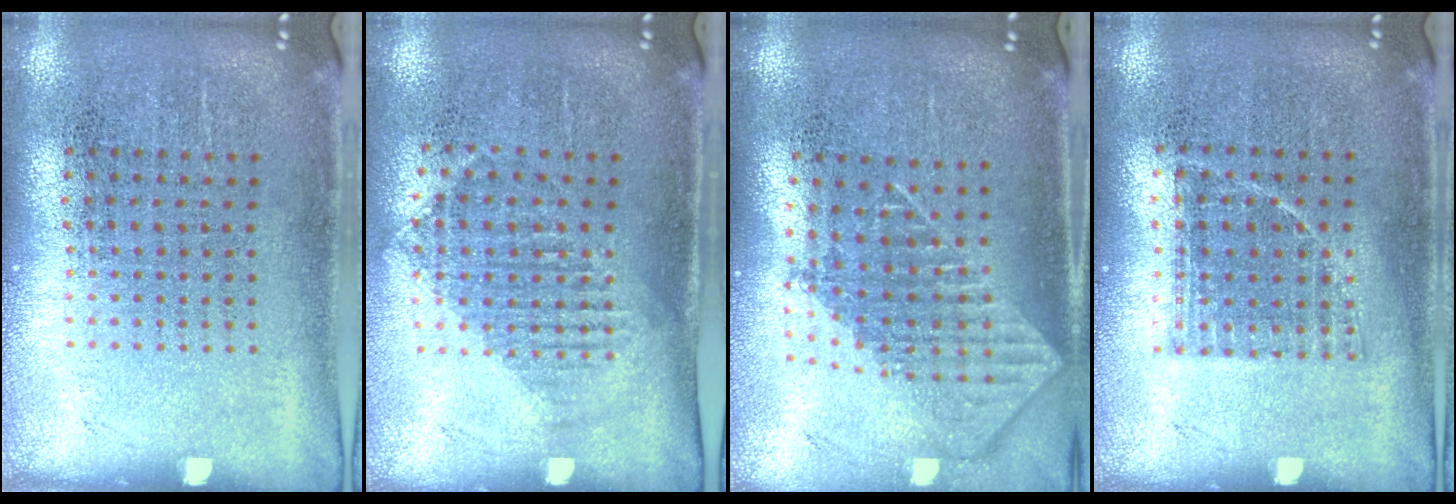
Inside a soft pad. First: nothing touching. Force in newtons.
{"total": 1.2, "press": 1.1, "slide": 0.5}
{"total": 1.9, "press": 1.5, "slide": 1.3}
{"total": 0.8, "press": 0.7, "slide": 0.5}